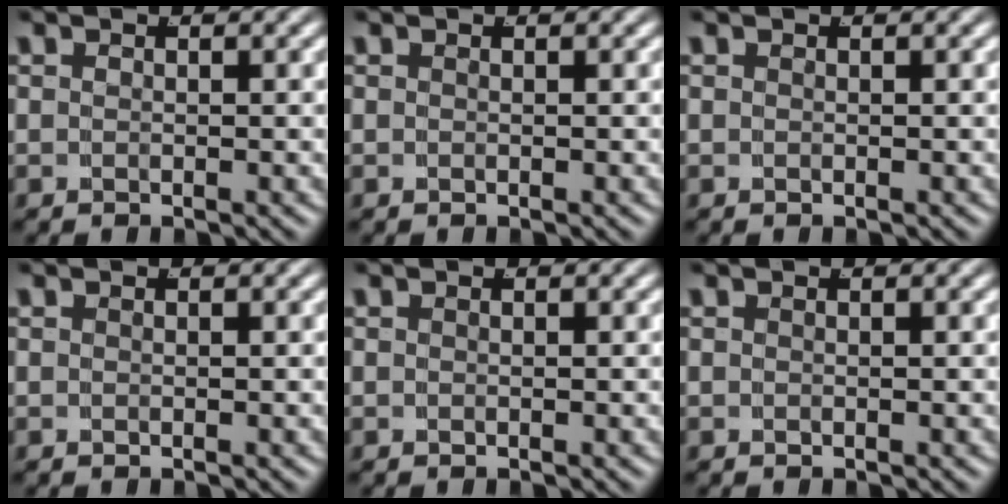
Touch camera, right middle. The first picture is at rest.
{"total": 0.0}
{"total": 0.0}
{"total": 0.0}
{"total": 0.0}
{"total": 0.0}